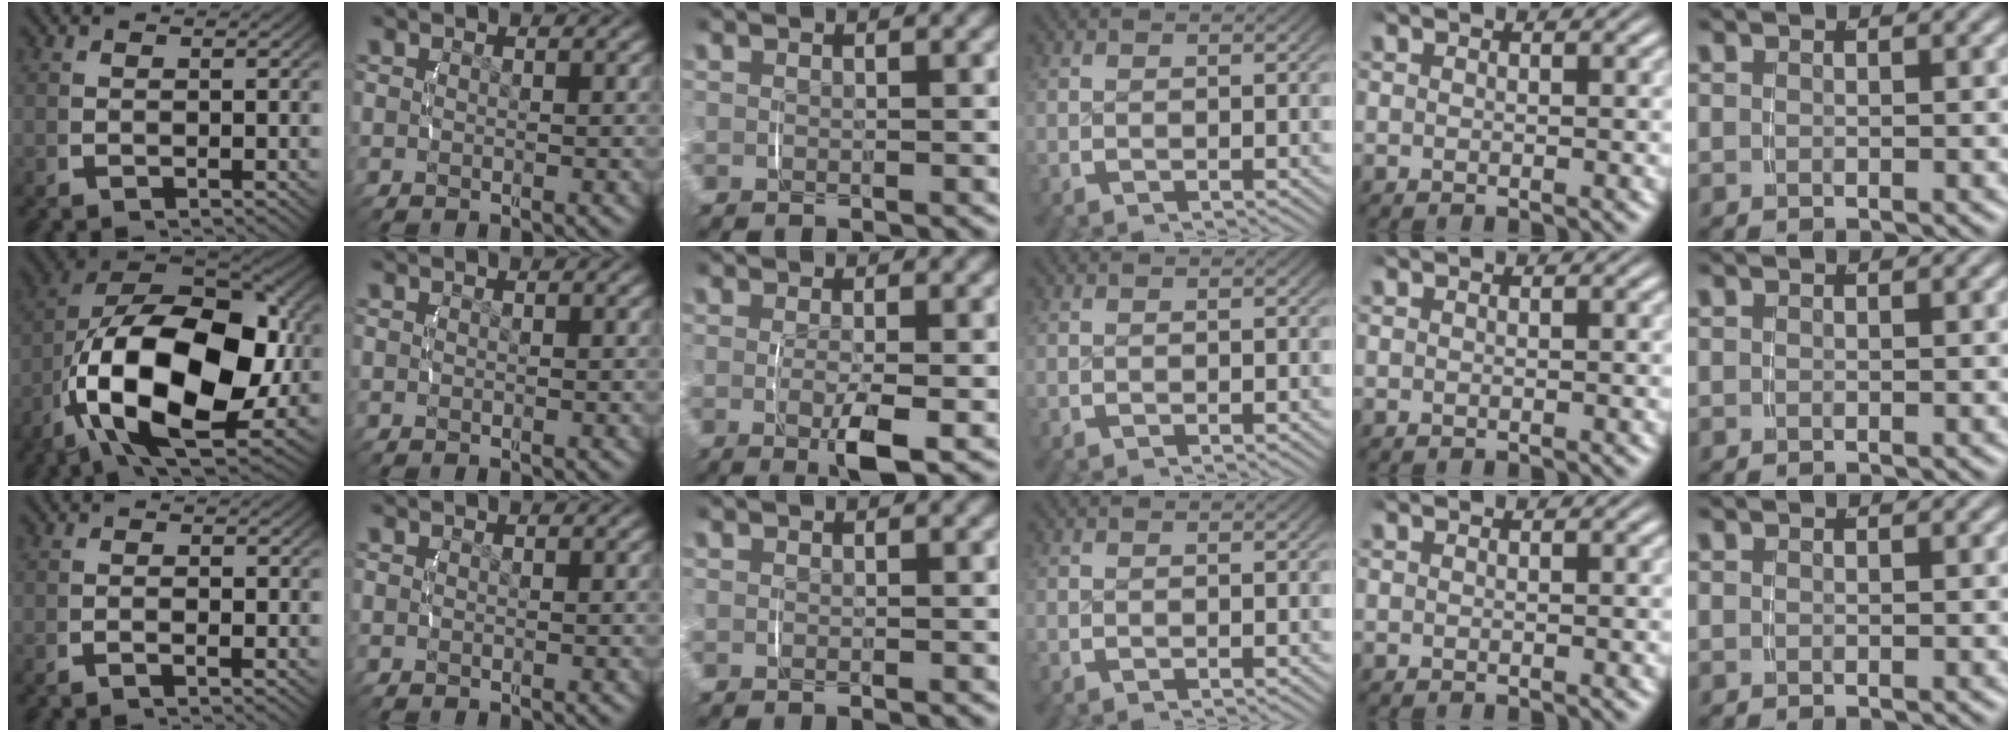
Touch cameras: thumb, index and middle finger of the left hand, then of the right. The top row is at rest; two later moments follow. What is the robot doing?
{"motion": "lift_and_place", "object": "phone"}